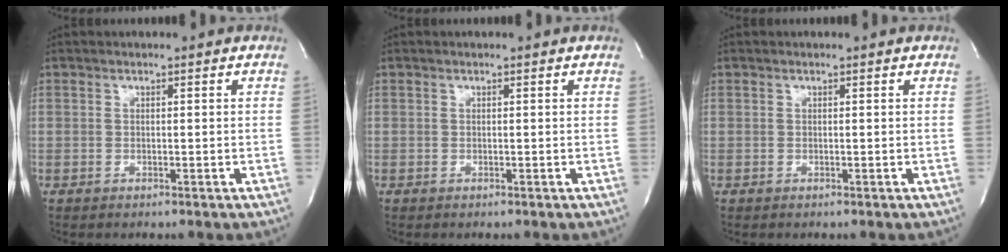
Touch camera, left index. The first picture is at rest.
{"total": 0.0}
{"total": 0.0}